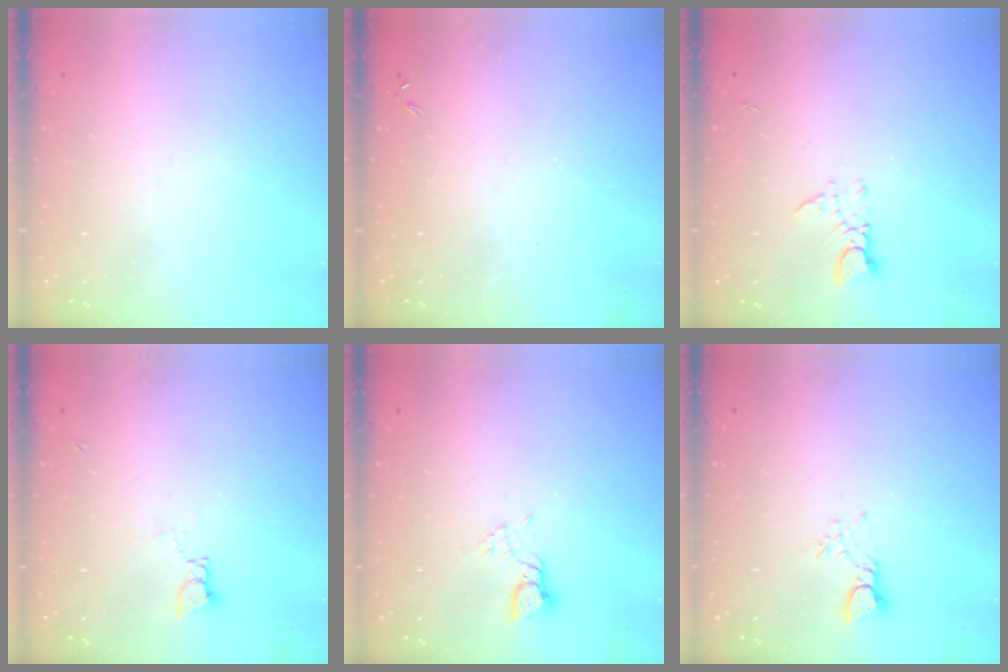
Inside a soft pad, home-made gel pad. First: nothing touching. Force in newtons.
{"total": 0.0}
{"total": 3.1, "press": 3.1, "slide": 0.2}
{"total": 2.2, "press": 2.2, "slide": 0.3}
{"total": 2.7, "press": 2.7, "slide": 0.2}
{"total": 3.3, "press": 3.3, "slide": 0.1}